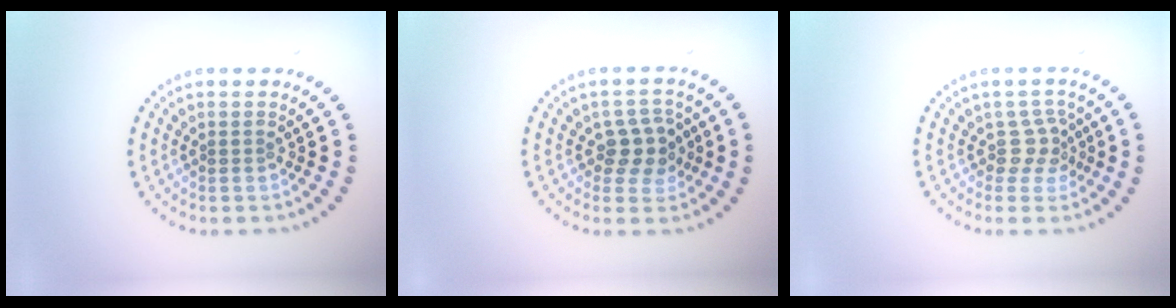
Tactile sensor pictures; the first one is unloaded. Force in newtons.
{"total": 3.0, "press": 2.8, "slide": 1.0}
{"total": 2.4, "press": 1.6, "slide": 1.8}